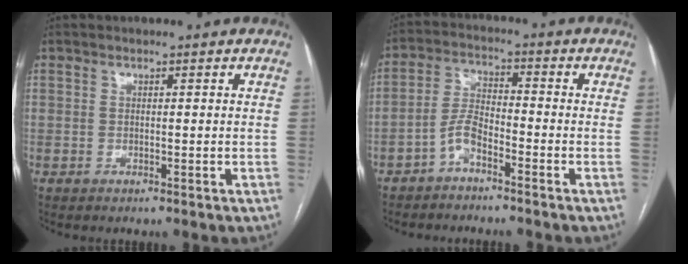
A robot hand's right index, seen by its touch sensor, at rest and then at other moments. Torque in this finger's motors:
{"motor_torque": [0.16, -0.29, 0.11, 0.09]}